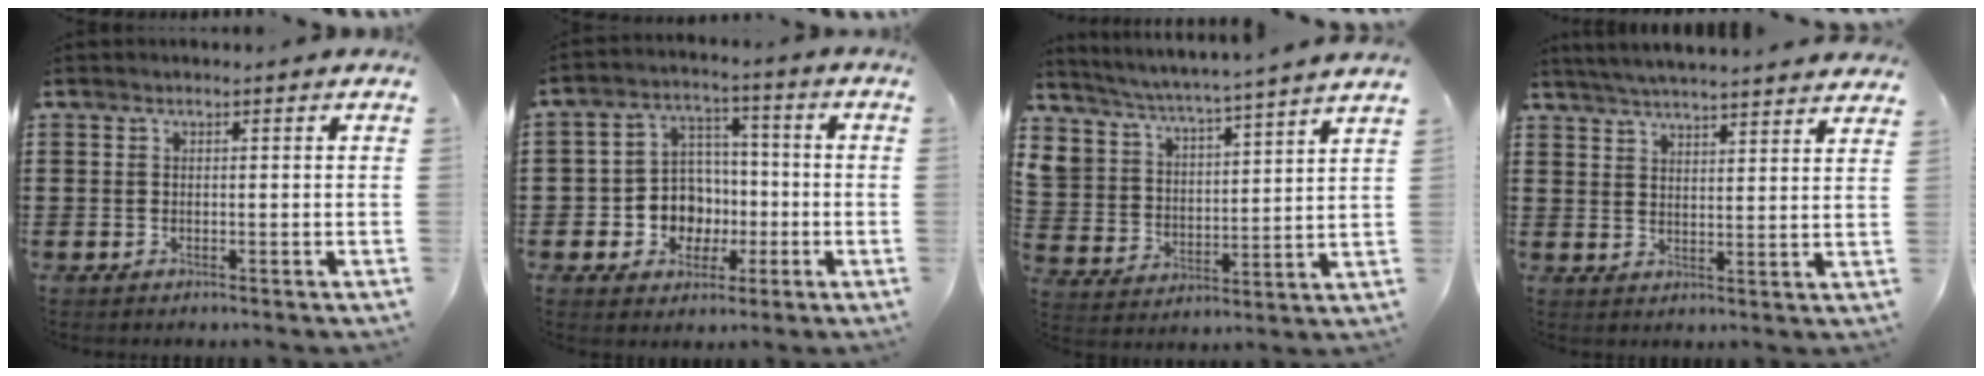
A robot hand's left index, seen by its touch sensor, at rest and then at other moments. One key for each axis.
{"total": 7.8, "fx": -1.2, "fy": 7.2, "fz": 2.6, "tx": -0.068, "ty": 0.015, "tz": -0.017}
{"total": 3.6, "fx": 3.6, "fy": 0.0, "fz": 0.1, "tx": -0.026, "ty": -0.036, "tz": 0.053}
{"total": 4.8, "fx": 4.7, "fy": -0.7, "fz": 0.8, "tx": -0.032, "ty": -0.024, "tz": 0.083}